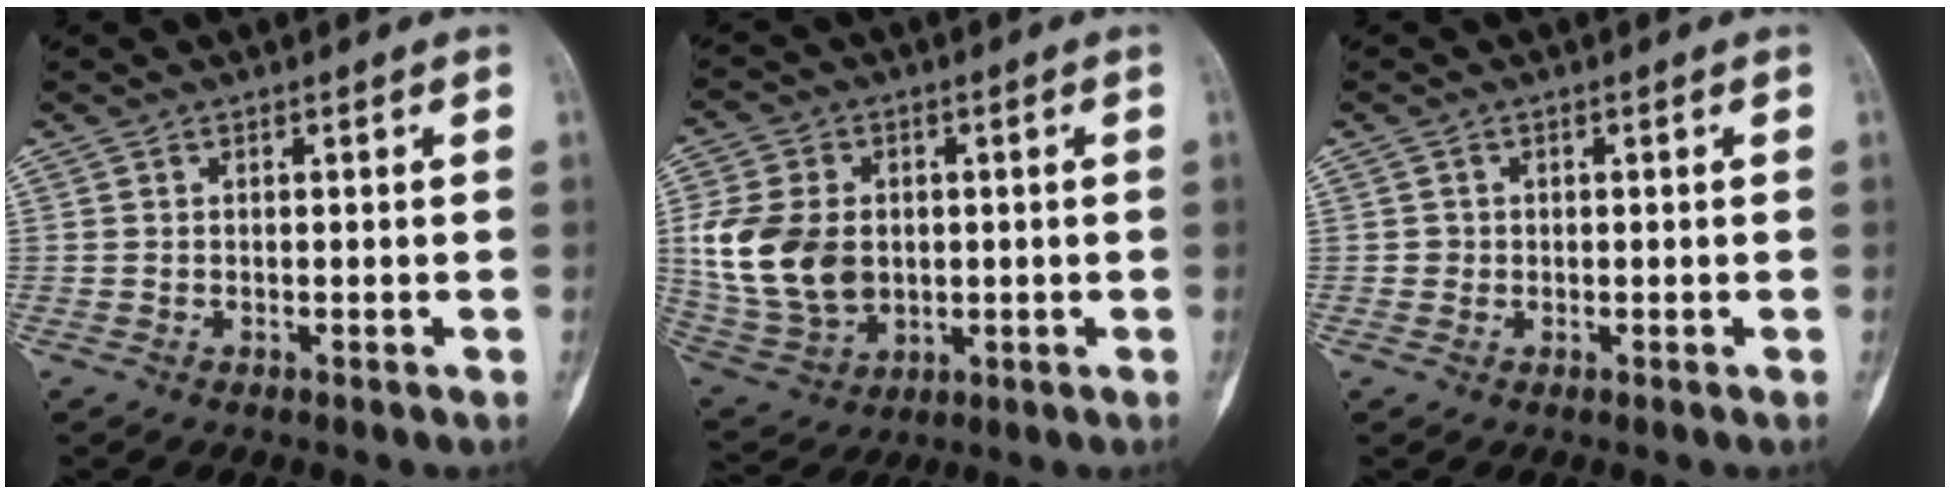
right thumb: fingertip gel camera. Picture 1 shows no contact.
{"total": 15.2, "force": [0.9, 11.2, 10.2], "torque": [-0.189, -0.004, 0.034]}
{"total": 1.0, "force": [0.0, 1.0, 0.0], "torque": [0.007, 0.005, -0.001]}